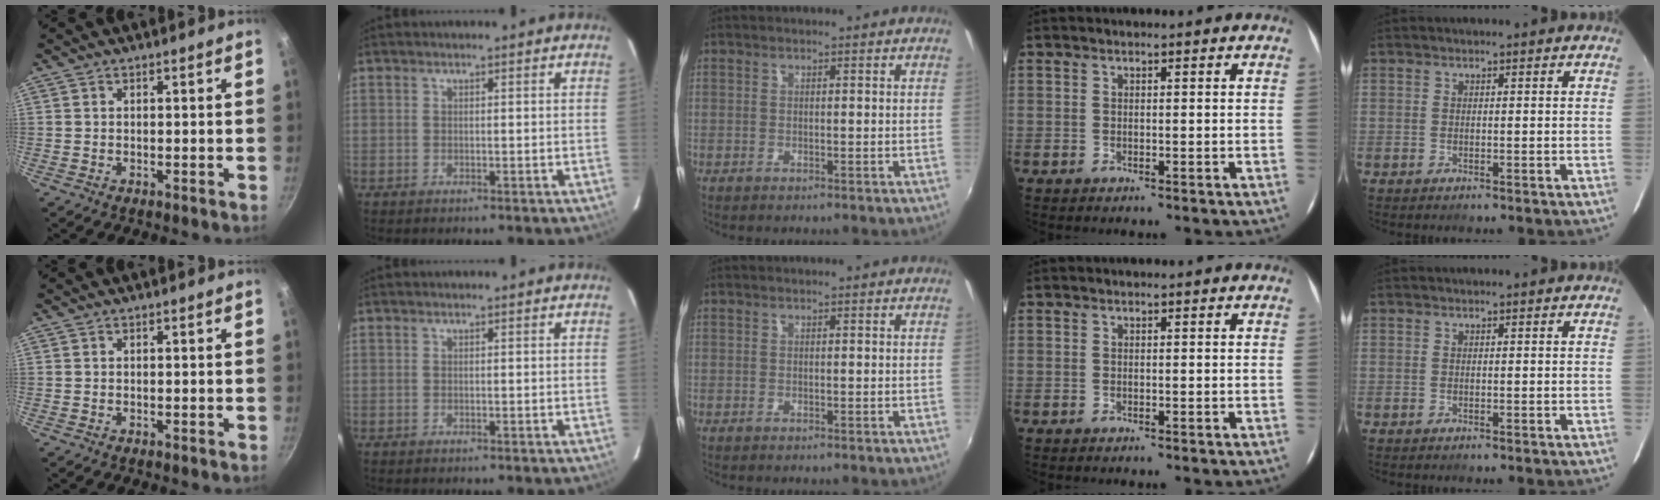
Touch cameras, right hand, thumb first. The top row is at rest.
{}